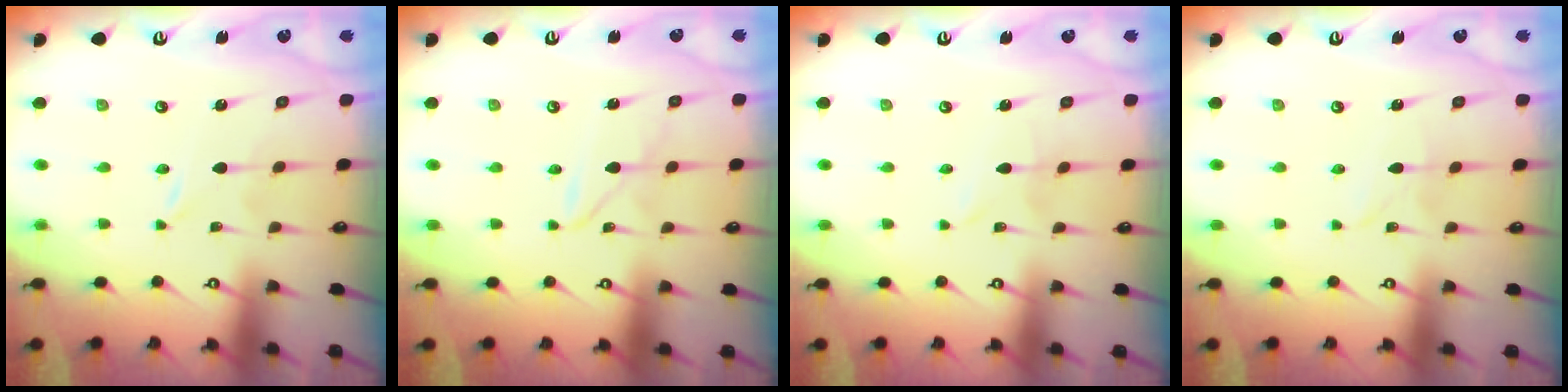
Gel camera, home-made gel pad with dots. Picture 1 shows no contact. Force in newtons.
{"total": 3.5, "press": 3.5, "slide": 0.2}
{"total": 1.9, "press": 1.9, "slide": 0.2}
{"total": 2.2, "press": 2.2, "slide": 0.2}